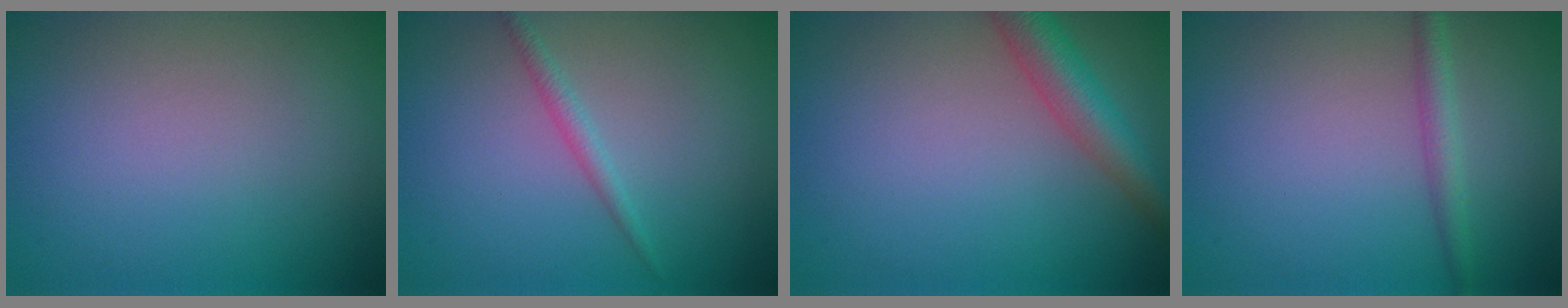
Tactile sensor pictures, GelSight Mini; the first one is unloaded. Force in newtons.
{"total": 1.3, "press": 1.3, "slide": 0.0}
{"total": 4.3, "press": 4.3, "slide": 0.3}
{"total": 1.9, "press": 1.8, "slide": 0.1}